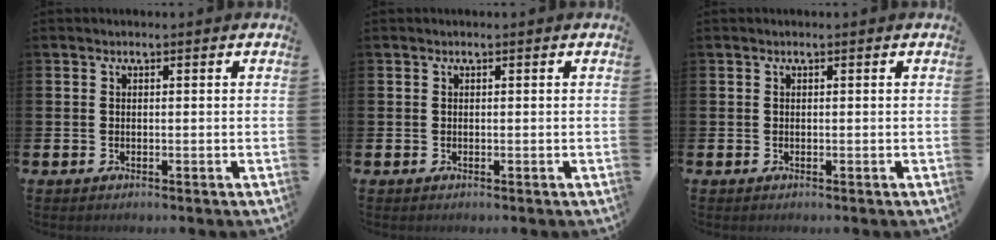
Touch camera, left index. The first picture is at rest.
{"total": 0.0}
{"total": 0.0}